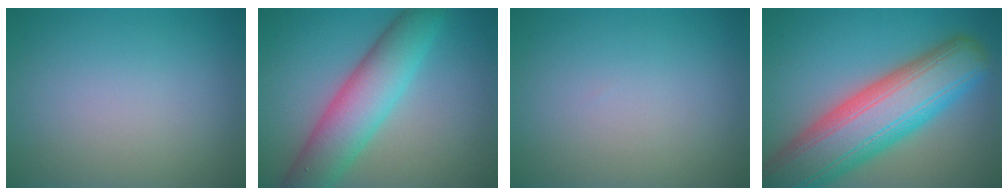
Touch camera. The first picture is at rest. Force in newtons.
{"total": 7.2, "press": 7.2, "slide": 0.1}
{"total": 0.0}
{"total": 12.4, "press": 12.4, "slide": 0.7}